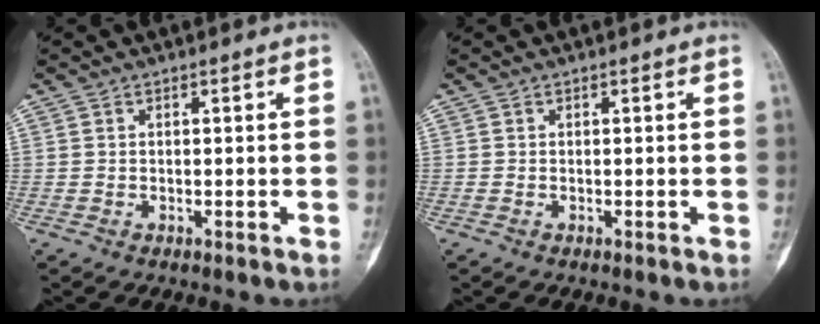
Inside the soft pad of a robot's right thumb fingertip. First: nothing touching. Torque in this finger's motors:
{"motor_torque": [-0.40, 0.13, -0.13, -0.01, 0.10]}